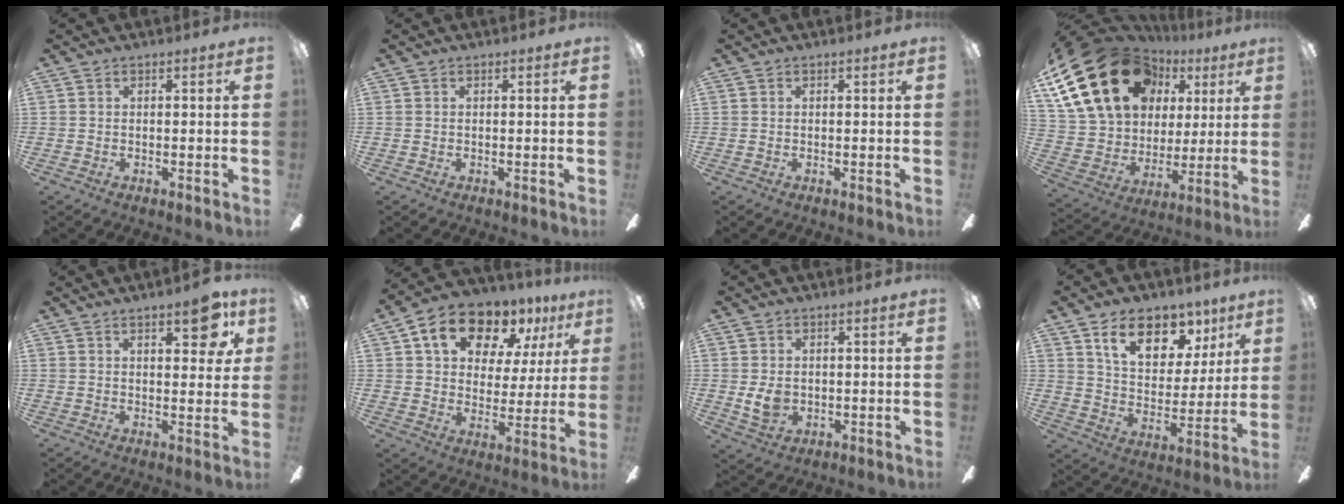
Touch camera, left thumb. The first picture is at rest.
{"total": 0.0}
{"total": 0.0}
{"total": 26.6, "force": [12.3, 18.4, 14.8], "torque": [-0.296, -0.043, 0.246]}
{"total": 8.6, "force": [4.7, 3.3, 6.3], "torque": [-0.079, -0.013, 0.076]}
{"total": 14.9, "force": [10.0, 8.7, 6.9], "torque": [-0.124, -0.051, 0.180]}
{"total": 5.3, "force": [0.2, 4.1, 3.3], "torque": [-0.065, -0.005, 0.000]}
{"total": 16.3, "force": [9.7, 9.7, 8.9], "torque": [-0.143, -0.037, 0.172]}